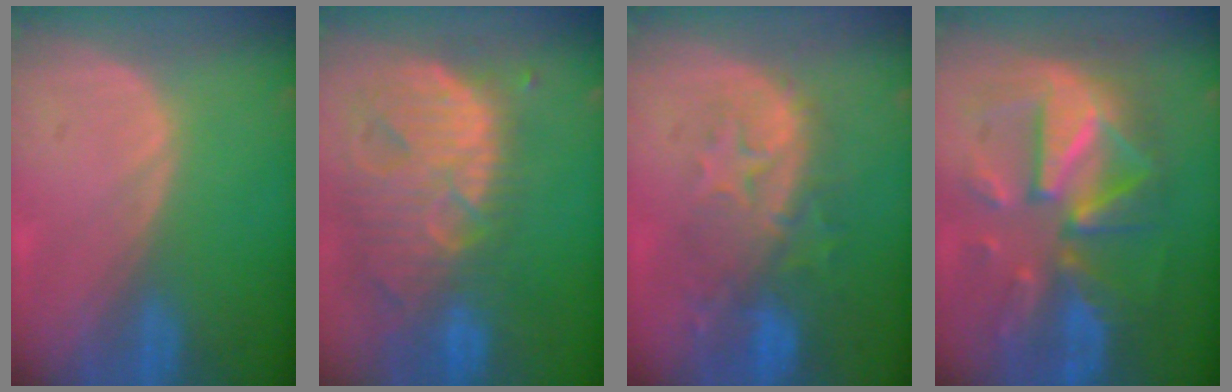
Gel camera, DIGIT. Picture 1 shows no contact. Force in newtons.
{"total": 13.7, "press": 11.6, "slide": 7.3}
{"total": 10.3, "press": 8.9, "slide": 5.1}
{"total": 12.4, "press": 12.3, "slide": 1.1}